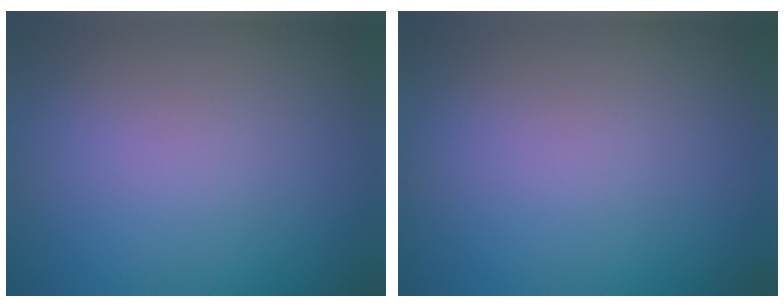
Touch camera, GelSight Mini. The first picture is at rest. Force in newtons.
{"total": 0.0}